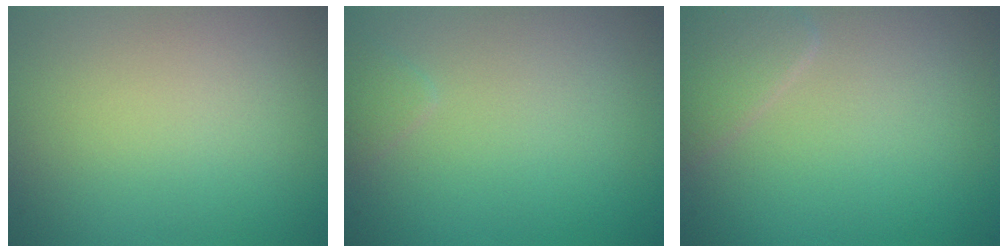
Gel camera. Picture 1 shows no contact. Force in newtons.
{"total": 0.8, "press": 0.8, "slide": 0.0}
{"total": 2.2, "press": 2.2, "slide": 0.1}